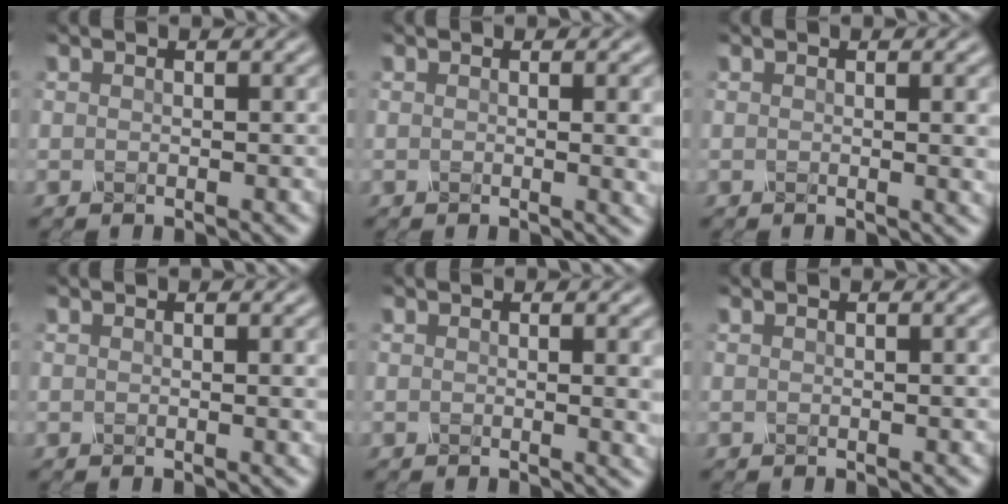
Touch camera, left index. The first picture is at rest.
{"total": 4.3, "force": [0.3, 1.6, 4.0], "torque": [-0.029, 0.004, 0.005]}
{"total": 2.8, "force": [0.3, 1.0, 2.6], "torque": [-0.020, 0.002, 0.002]}
{"total": 1.9, "force": [0.3, 0.7, 1.7], "torque": [-0.012, 0.003, 0.000]}
{"total": 3.7, "force": [0.4, 1.3, 3.5], "torque": [-0.028, 0.003, 0.005]}
{"total": 1.0, "force": [0.1, 0.4, 0.9], "torque": [-0.006, 0.002, -0.002]}